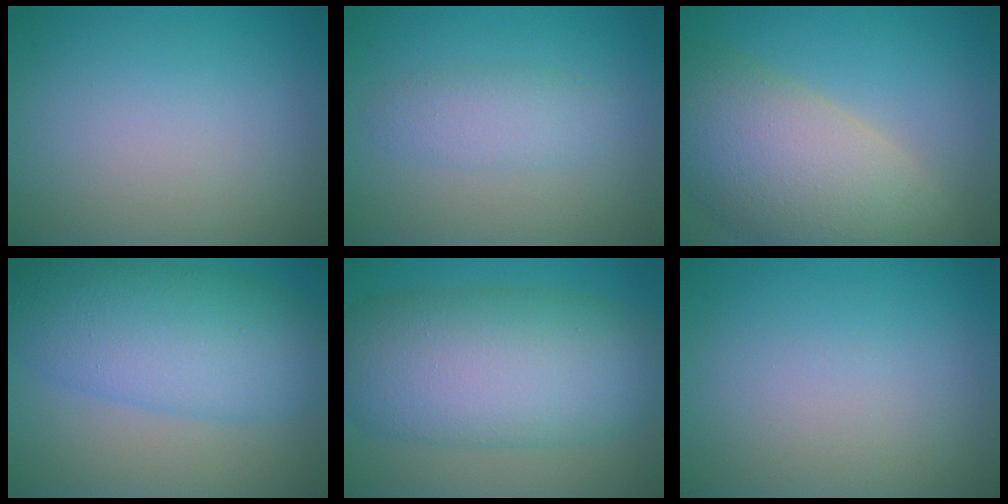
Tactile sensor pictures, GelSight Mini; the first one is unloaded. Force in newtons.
{"total": 2.3, "press": 2.3, "slide": 0.1}
{"total": 10.8, "press": 10.8, "slide": 0.9}
{"total": 8.9, "press": 8.9, "slide": 0.0}
{"total": 11.3, "press": 11.3, "slide": 0.3}
{"total": 0.0}